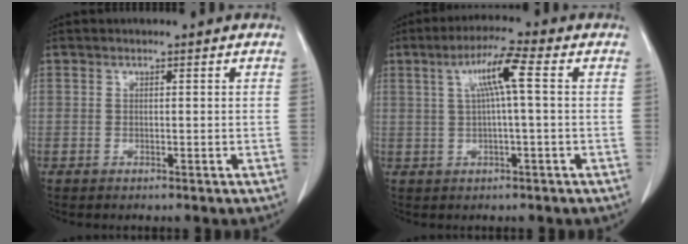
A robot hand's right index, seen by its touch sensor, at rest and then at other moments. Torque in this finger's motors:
{"motor_torque": [0.79, 0.01, 0.44, 0.09]}